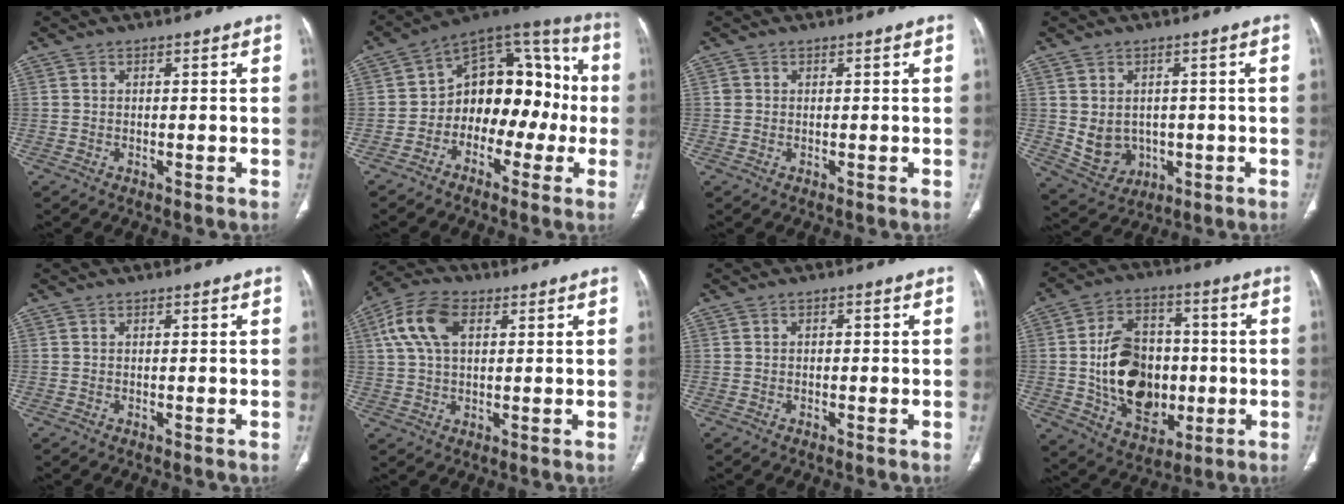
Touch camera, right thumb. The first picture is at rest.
{"total": 16.5, "force": [-2.5, 11.2, 11.9], "torque": [-0.108, 0.065, -0.050]}
{"total": 0.9, "force": [0.2, 0.8, 0.3], "torque": [0.001, 0.002, 0.005]}
{"total": 7.4, "force": [-0.2, 6.3, 3.9], "torque": [-0.045, 0.000, 0.023]}
{"total": 0.0}
{"total": 10.2, "force": [3.3, 5.9, 7.6], "torque": [-0.157, 0.018, 0.059]}
{"total": 0.8, "force": [0.0, 0.6, 0.5], "torque": [-0.005, 0.003, -0.003]}
{"total": 18.7, "force": [-1.5, 13.2, 13.1], "torque": [-0.181, 0.012, -0.010]}